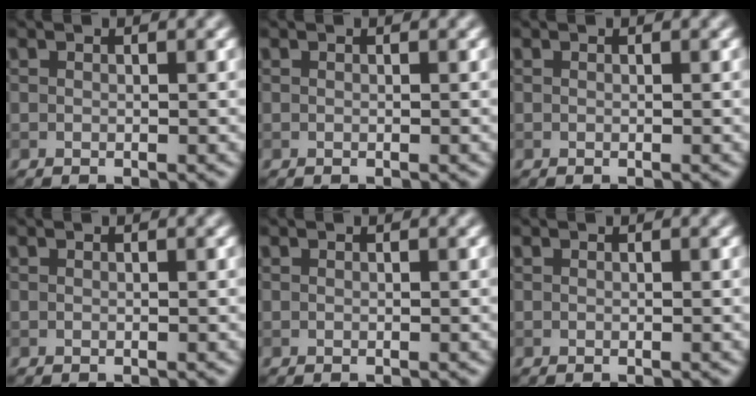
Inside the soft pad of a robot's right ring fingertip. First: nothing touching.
{"total": 0.0}
{"total": 0.0}
{"total": 0.0}
{"total": 0.0}
{"total": 0.0}